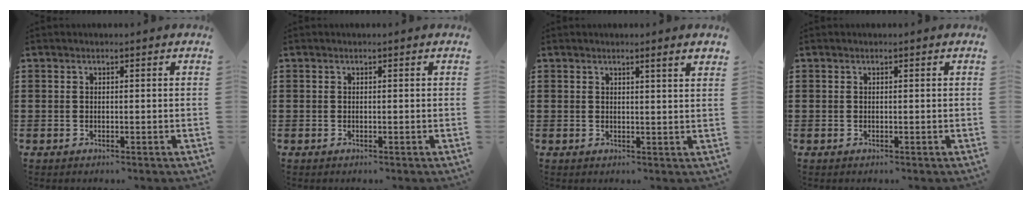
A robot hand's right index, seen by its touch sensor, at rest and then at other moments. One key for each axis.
{"total": 0.0}
{"total": 1.7, "fx": 1.1, "fy": -0.3, "fz": 1.2, "tx": -0.023, "ty": -0.003, "tz": 0.020}
{"total": 0.0}